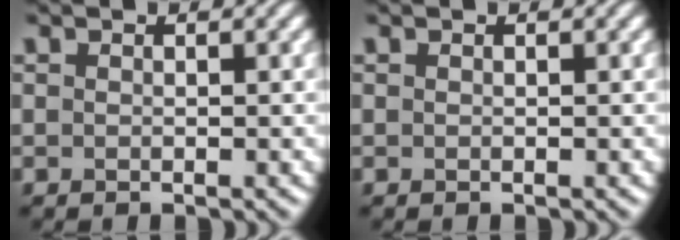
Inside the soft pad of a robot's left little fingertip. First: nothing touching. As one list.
[{"total": 0.0}]